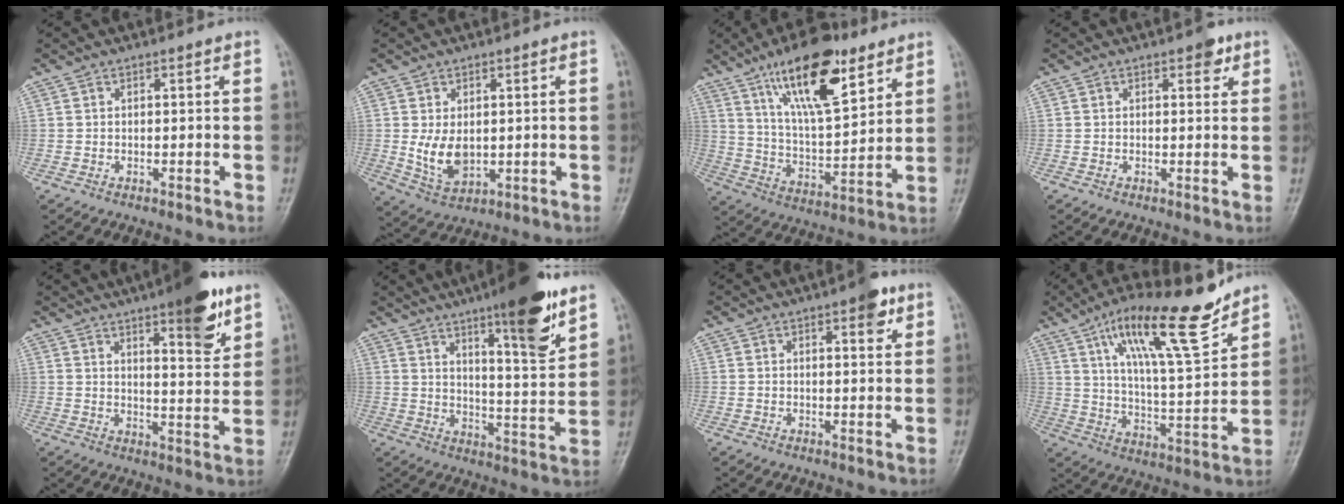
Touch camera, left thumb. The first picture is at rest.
{"total": 6.8, "force": [0.3, 4.5, 5.1], "torque": [-0.080, -0.015, 0.020]}
{"total": 18.6, "force": [10.9, 6.8, 13.5], "torque": [-0.194, -0.050, 0.192]}
{"total": 2.8, "force": [1.5, 1.4, 1.8], "torque": [-0.011, -0.003, 0.016]}
{"total": 12.6, "force": [7.7, 3.1, 9.5], "torque": [-0.111, -0.044, 0.108]}
{"total": 16.1, "force": [10.1, 2.8, 12.3], "torque": [-0.164, -0.064, 0.157]}
{"total": 4.6, "force": [2.5, 1.6, 3.5], "torque": [-0.036, -0.008, 0.029]}
{"total": 18.5, "force": [12.1, 3.9, 13.5], "torque": [-0.203, -0.058, 0.209]}